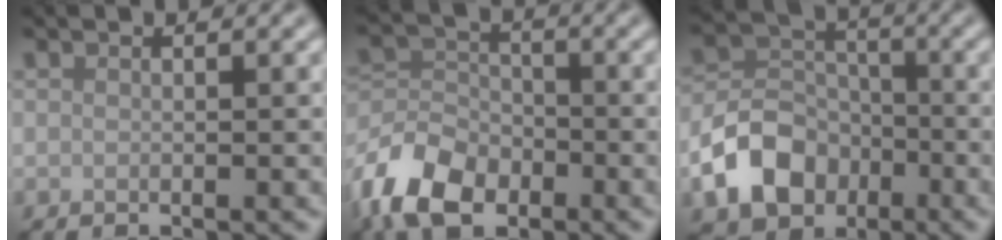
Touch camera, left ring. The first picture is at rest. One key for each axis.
{"total": 7.5, "fx": -4.6, "fy": 4.6, "fz": 3.8, "tx": -0.080, "ty": -0.004, "tz": -0.104}
{"total": 6.7, "fx": -3.0, "fy": 5.0, "fz": 3.3, "tx": -0.060, "ty": -0.001, "tz": -0.065}